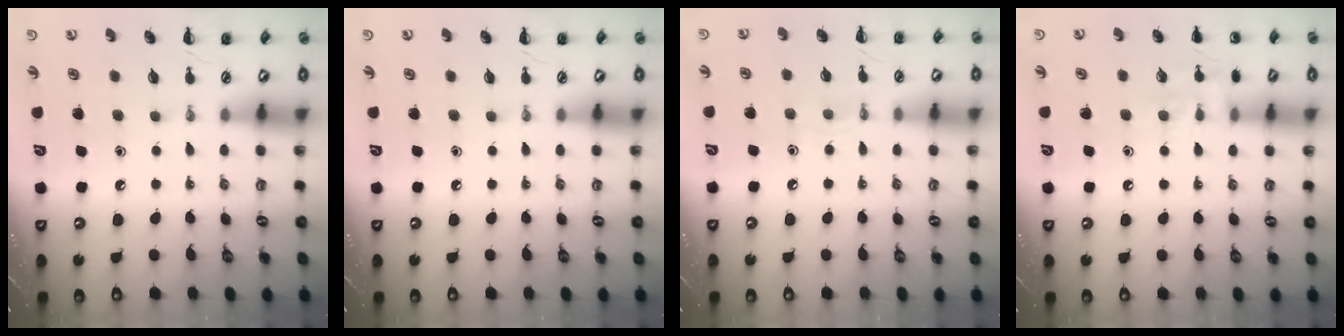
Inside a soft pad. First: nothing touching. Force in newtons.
{"total": 0.0}
{"total": 4.3, "press": 4.1, "slide": 1.2}
{"total": 7.8, "press": 7.8, "slide": 0.7}